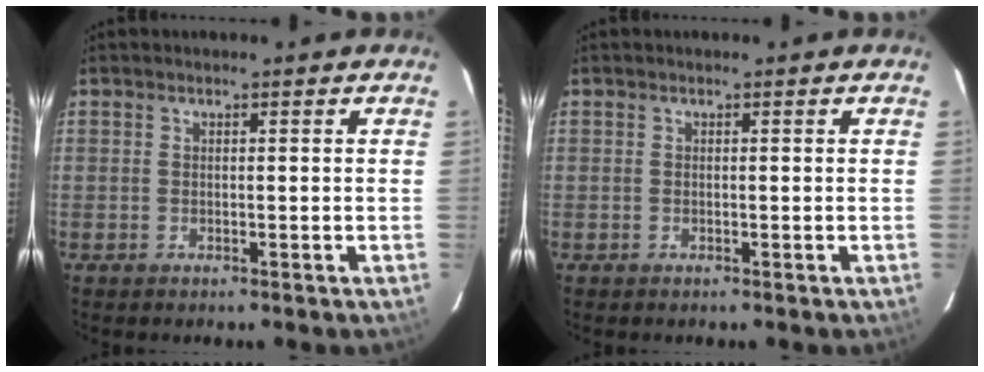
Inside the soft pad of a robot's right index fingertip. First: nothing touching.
{"total": 0.0}